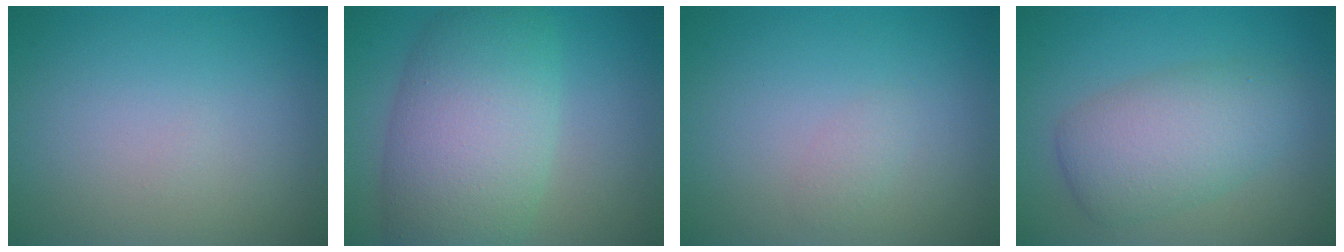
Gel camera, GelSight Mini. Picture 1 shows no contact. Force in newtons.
{"total": 9.4, "press": 9.4, "slide": 0.3}
{"total": 0.8, "press": 0.8, "slide": 0.0}
{"total": 5.3, "press": 5.3, "slide": 0.1}